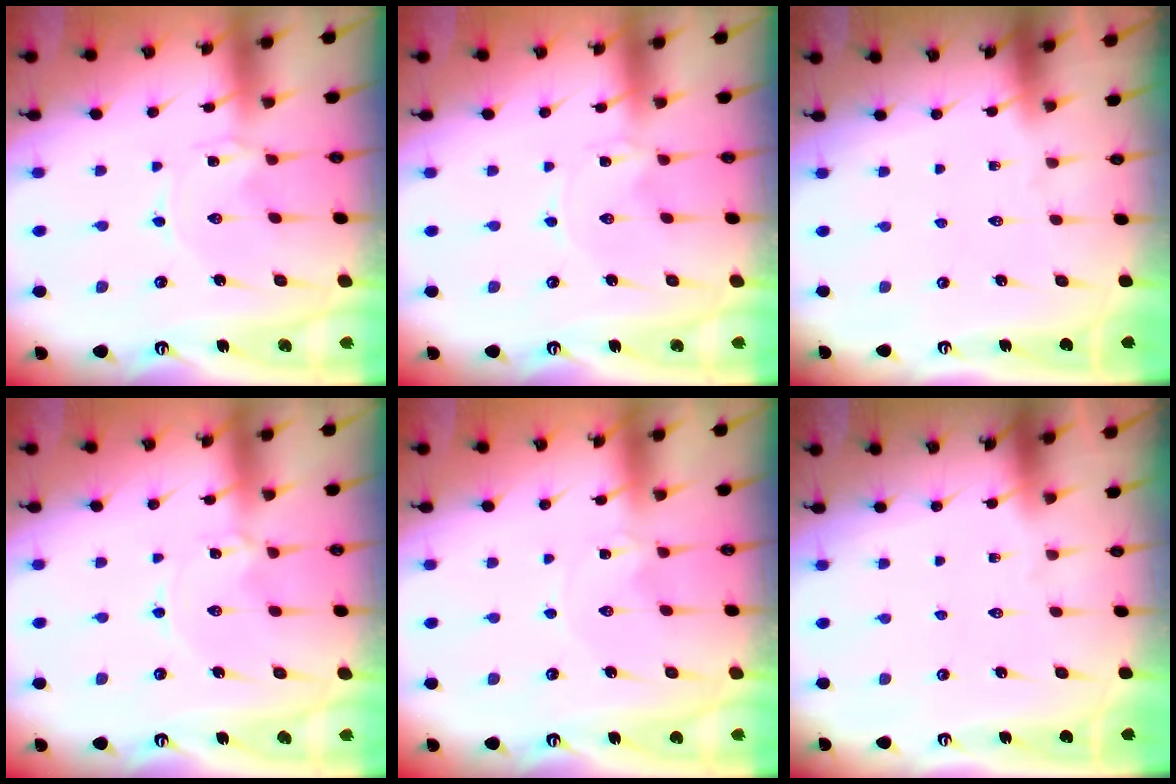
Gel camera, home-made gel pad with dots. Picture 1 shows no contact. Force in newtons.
{"total": 0.0}
{"total": 0.0}
{"total": 1.2, "press": 1.1, "slide": 0.1}
{"total": 1.1, "press": 1.1, "slide": 0.1}
{"total": 0.0}